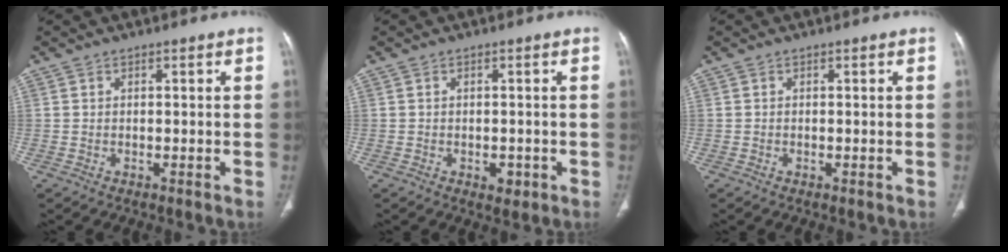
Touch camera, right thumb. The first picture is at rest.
{"total": 2.5, "force": [-0.9, 1.6, 1.6], "torque": [-0.012, 0.002, -0.006]}
{"total": 0.0}